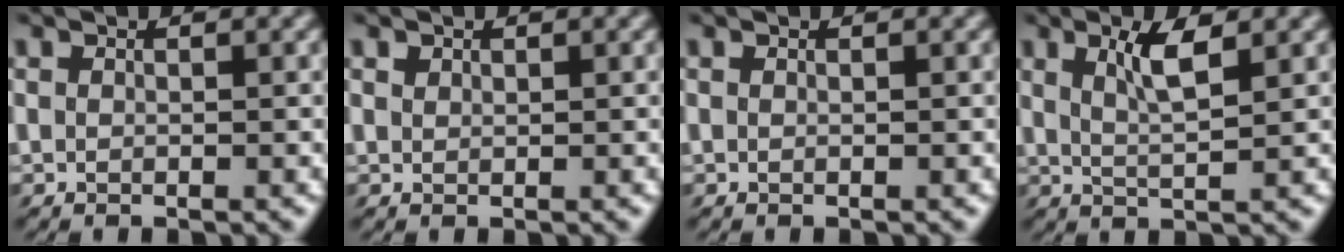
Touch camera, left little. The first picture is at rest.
{"total": 0.6, "force": [0.4, 0.3, 0.3], "torque": [-0.008, 0.001, 0.007]}
{"total": 0.0}
{"total": 2.6, "force": [1.2, 0.0, 2.3], "torque": [-0.043, 0.000, 0.020]}